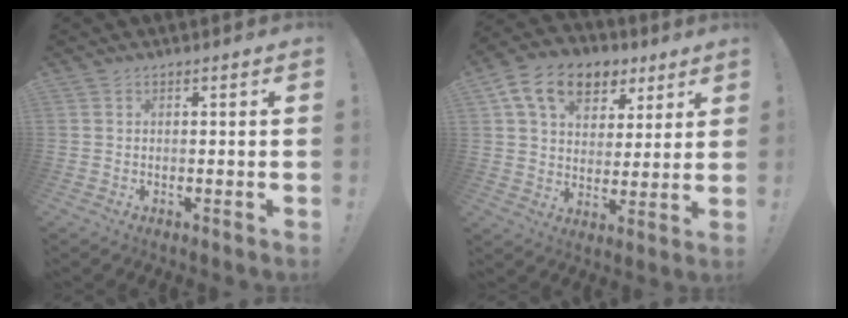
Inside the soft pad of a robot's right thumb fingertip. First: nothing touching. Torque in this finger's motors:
{"motor_torque": [0.24, 0.99, 0.42, -0.15, 0.10]}